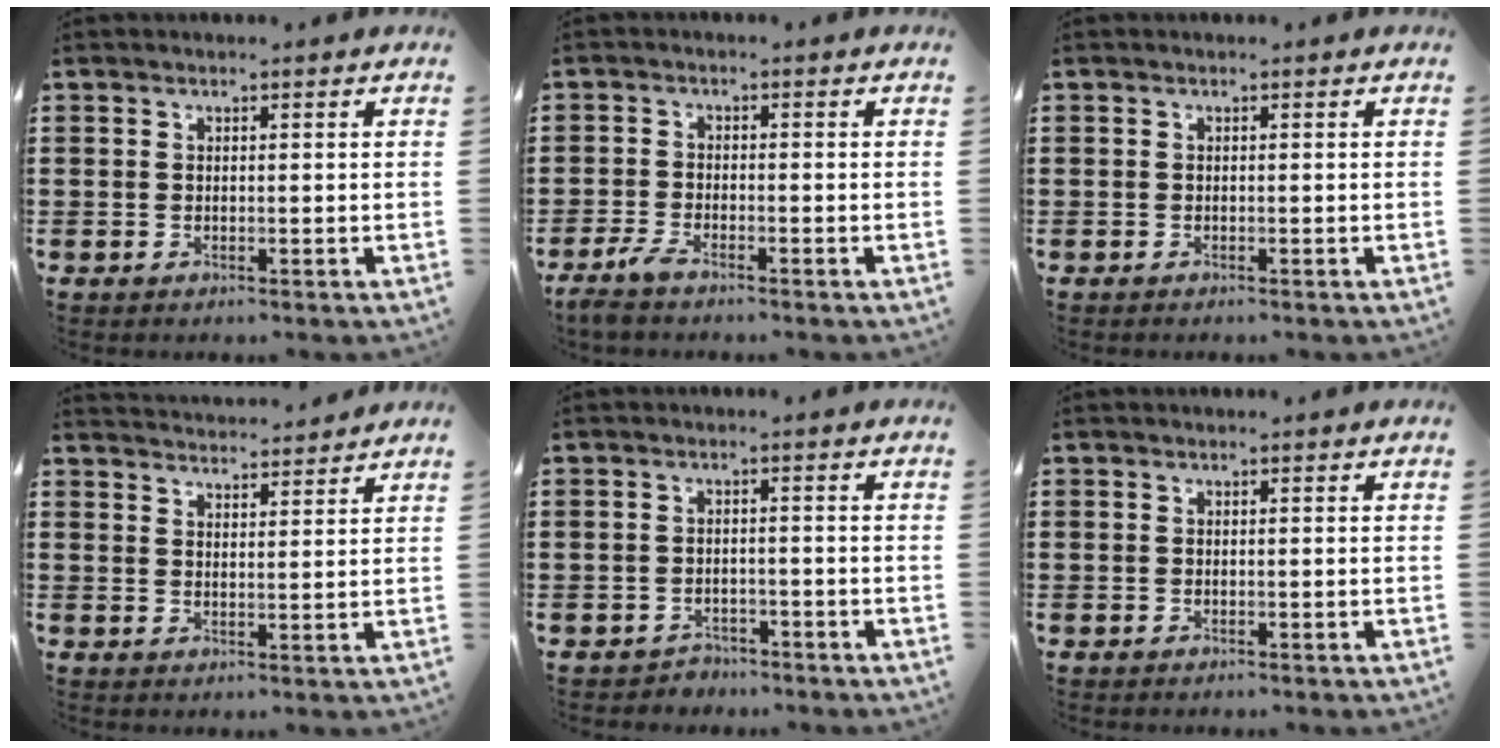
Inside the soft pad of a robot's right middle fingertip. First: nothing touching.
{"total": 2.8, "force": [-2.2, 0.5, 1.6], "torque": [-0.050, -0.003, -0.050]}
{"total": 0.0}
{"total": 3.2, "force": [3.2, -0.3, -0.5], "torque": [0.001, -0.016, 0.059]}
{"total": 1.6, "force": [-1.5, 0.6, -0.1], "torque": [-0.004, 0.003, -0.036]}
{"total": 0.0}